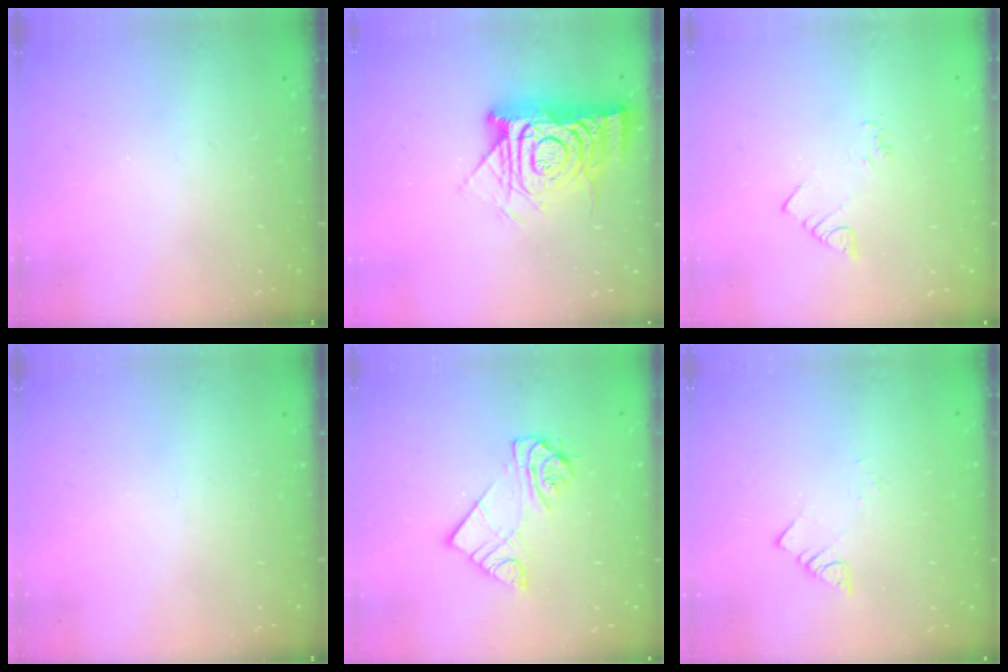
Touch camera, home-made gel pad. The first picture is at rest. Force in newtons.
{"total": 14.6, "press": 14.5, "slide": 1.5}
{"total": 3.0, "press": 3.0, "slide": 0.4}
{"total": 0.0}
{"total": 9.8, "press": 9.8, "slide": 0.7}
{"total": 1.9, "press": 1.9, "slide": 0.1}